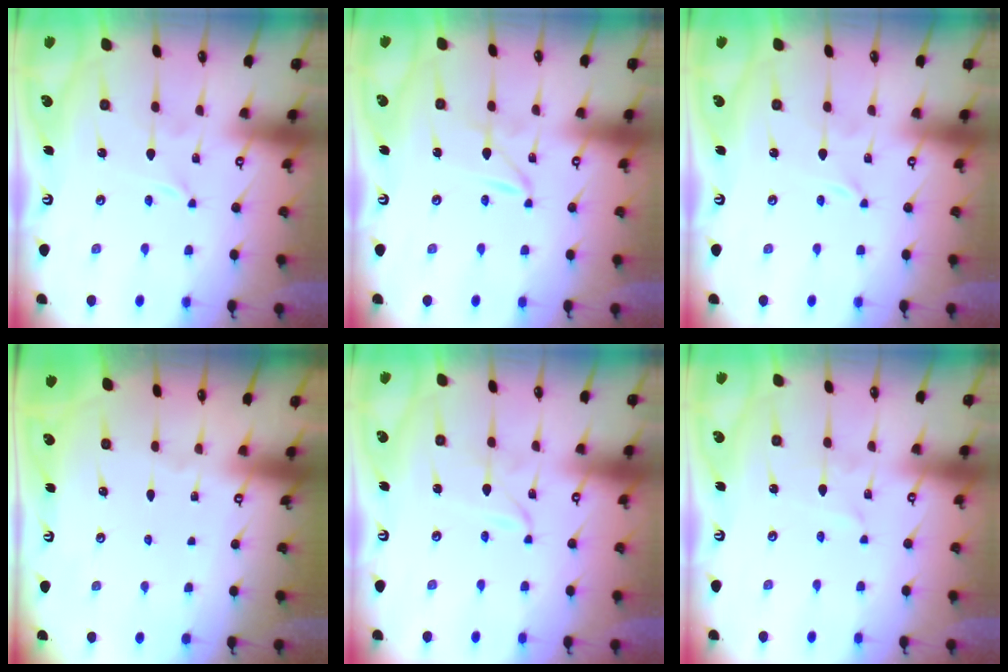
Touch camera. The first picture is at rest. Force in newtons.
{"total": 2.6, "press": 2.6, "slide": 0.2}
{"total": 0.0}
{"total": 0.0}
{"total": 1.9, "press": 1.8, "slide": 0.3}
{"total": 1.6, "press": 1.6, "slide": 0.2}